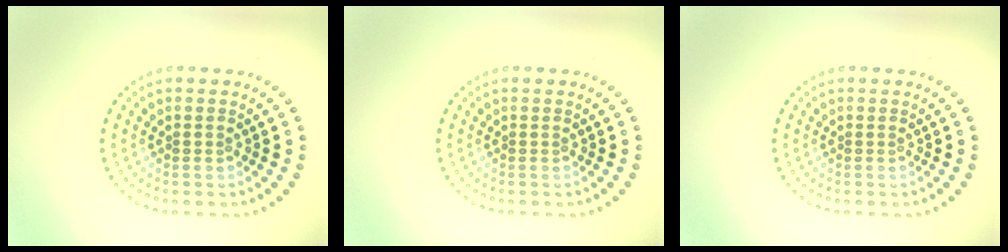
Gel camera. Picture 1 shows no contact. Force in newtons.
{"total": 0.0}
{"total": 0.0}